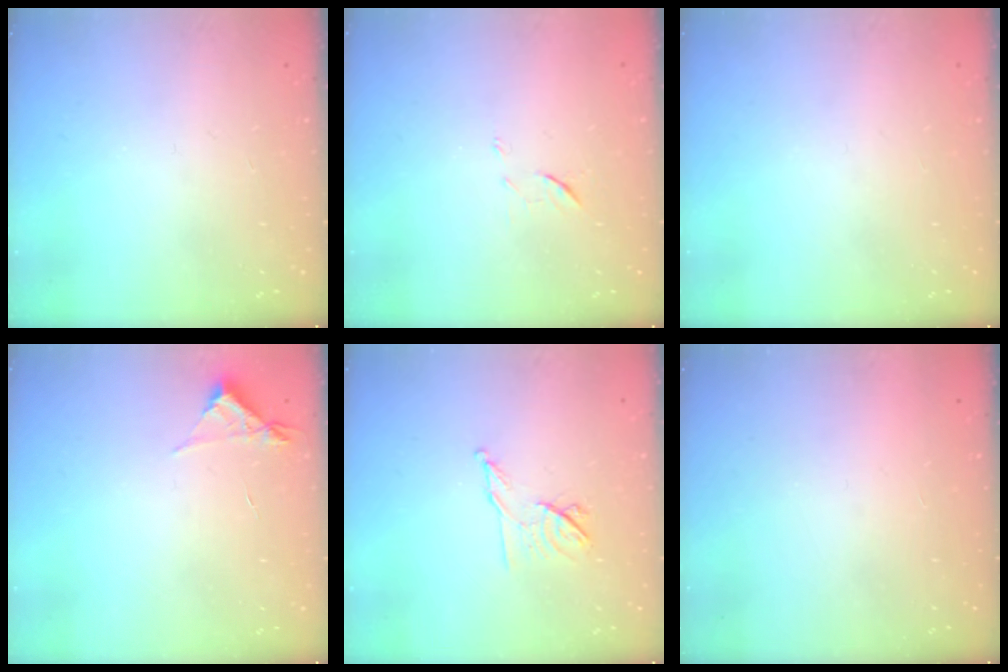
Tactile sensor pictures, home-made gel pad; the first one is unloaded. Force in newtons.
{"total": 5.8, "press": 5.7, "slide": 1.3}
{"total": 0.0}
{"total": 3.0, "press": 3.0, "slide": 0.3}
{"total": 8.1, "press": 8.0, "slide": 1.3}
{"total": 1.5, "press": 1.5, "slide": 0.1}